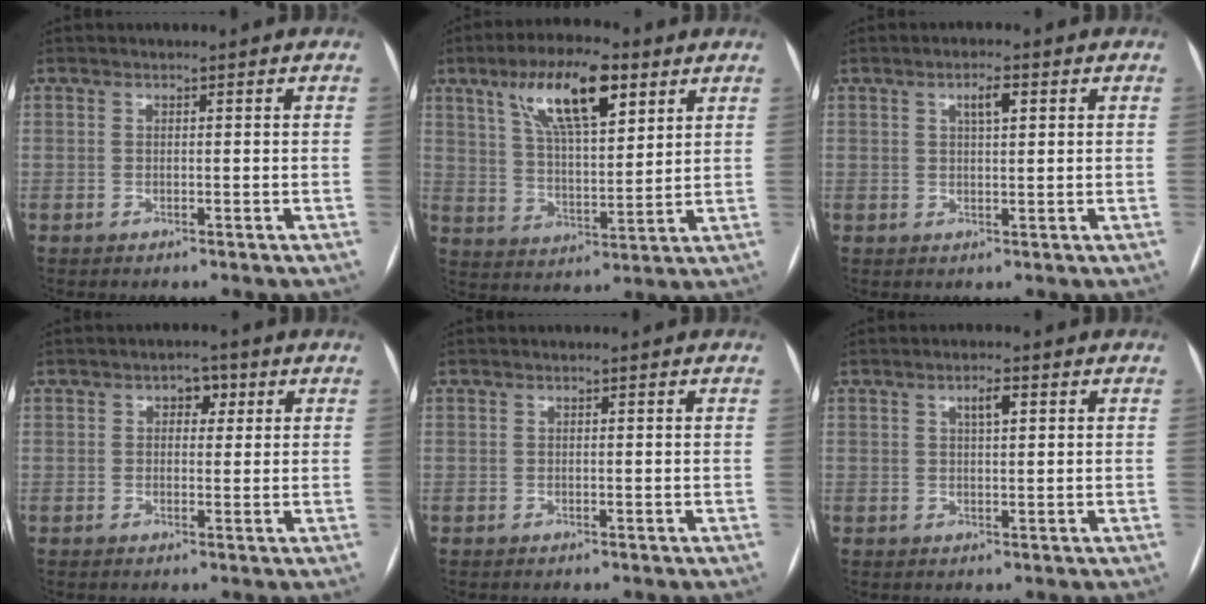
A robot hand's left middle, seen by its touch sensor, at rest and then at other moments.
{"total": 13.5, "force": [7.2, 4.0, 10.7], "torque": [-0.190, 0.015, 0.129]}
{"total": 2.9, "force": [1.2, 0.7, 2.5], "torque": [-0.045, 0.004, 0.020]}
{"total": 2.8, "force": [1.1, 1.8, 1.8], "torque": [-0.023, 0.013, 0.014]}
{"total": 0.0}
{"total": 2.6, "force": [1.1, 0.6, 2.2], "torque": [-0.040, 0.003, 0.017]}